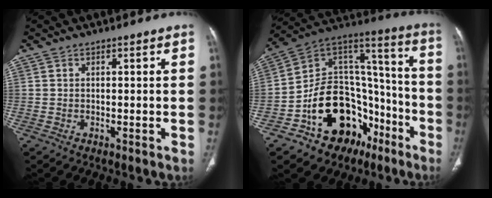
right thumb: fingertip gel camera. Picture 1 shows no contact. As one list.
[{"total": 24.8, "force": [-11.4, 17.2, 13.9], "torque": [-0.168, 0.113, -0.170]}]